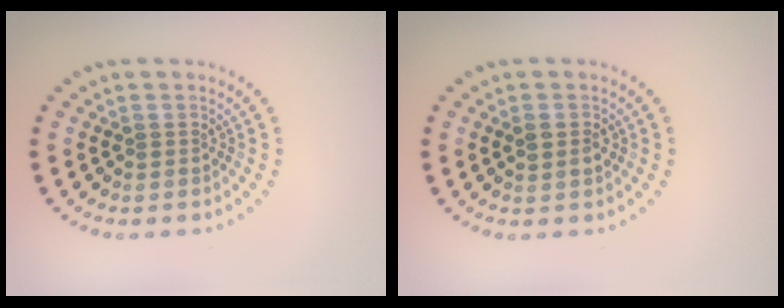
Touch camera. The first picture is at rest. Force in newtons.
{"total": 1.4, "press": 1.4, "slide": 0.2}